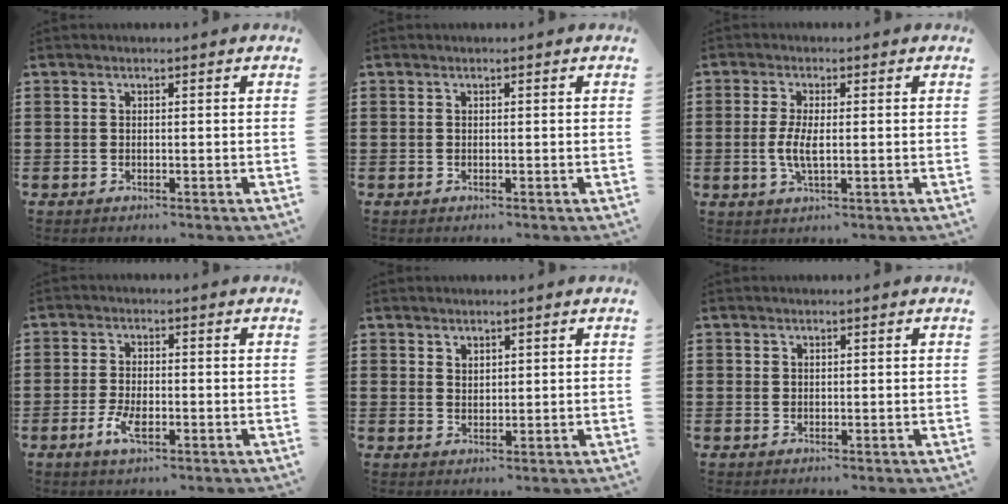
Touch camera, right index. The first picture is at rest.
{"total": 0.0}
{"total": 4.2, "force": [-0.3, 1.3, 4.0], "torque": [-0.093, -0.007, -0.013]}
{"total": 4.1, "force": [-1.6, 1.6, 3.4], "torque": [-0.078, -0.004, -0.034]}
{"total": 1.7, "force": [1.6, 0.5, 0.0], "torque": [-0.001, 0.002, 0.033]}
{"total": 0.7, "force": [0.5, 0.5, 0.1], "torque": [-0.002, 0.003, 0.010]}